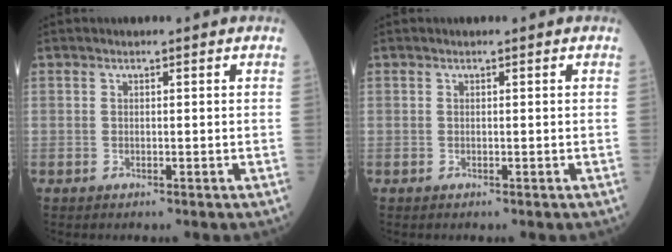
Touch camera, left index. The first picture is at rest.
{"total": 0.0}